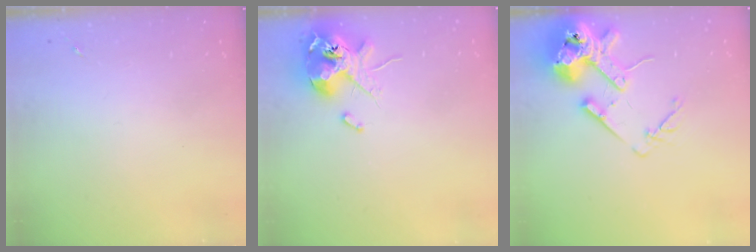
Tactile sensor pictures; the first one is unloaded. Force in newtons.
{"total": 12.7, "press": 12.5, "slide": 2.2}
{"total": 16.1, "press": 15.9, "slide": 2.4}